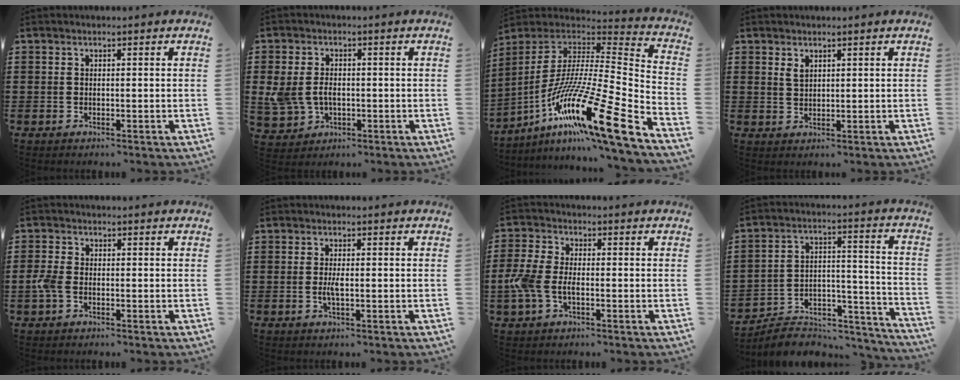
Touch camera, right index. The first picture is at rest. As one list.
[{"total": 4.7, "force": [-0.5, 3.7, 2.9], "torque": [-0.083, 0.002, -0.015]}, {"total": 20.6, "force": [-11.2, 2.5, 17.1], "torque": [-0.330, 0.004, -0.208]}, {"total": 1.5, "force": [0.9, 0.7, 0.9], "torque": [-0.019, 0.003, 0.017]}, {"total": 3.1, "force": [-1.0, 1.6, 2.4], "torque": [-0.065, -0.005, -0.024]}, {"total": 2.2, "force": [-0.5, 0.5, 2.1], "torque": [-0.046, -0.003, -0.011]}, {"total": 5.2, "force": [-1.7, 2.7, 4.2], "torque": [-0.114, -0.007, -0.040]}, {"total": 6.3, "force": [-5.6, 2.4, 1.5], "torque": [-0.020, 0.013, -0.107]}]